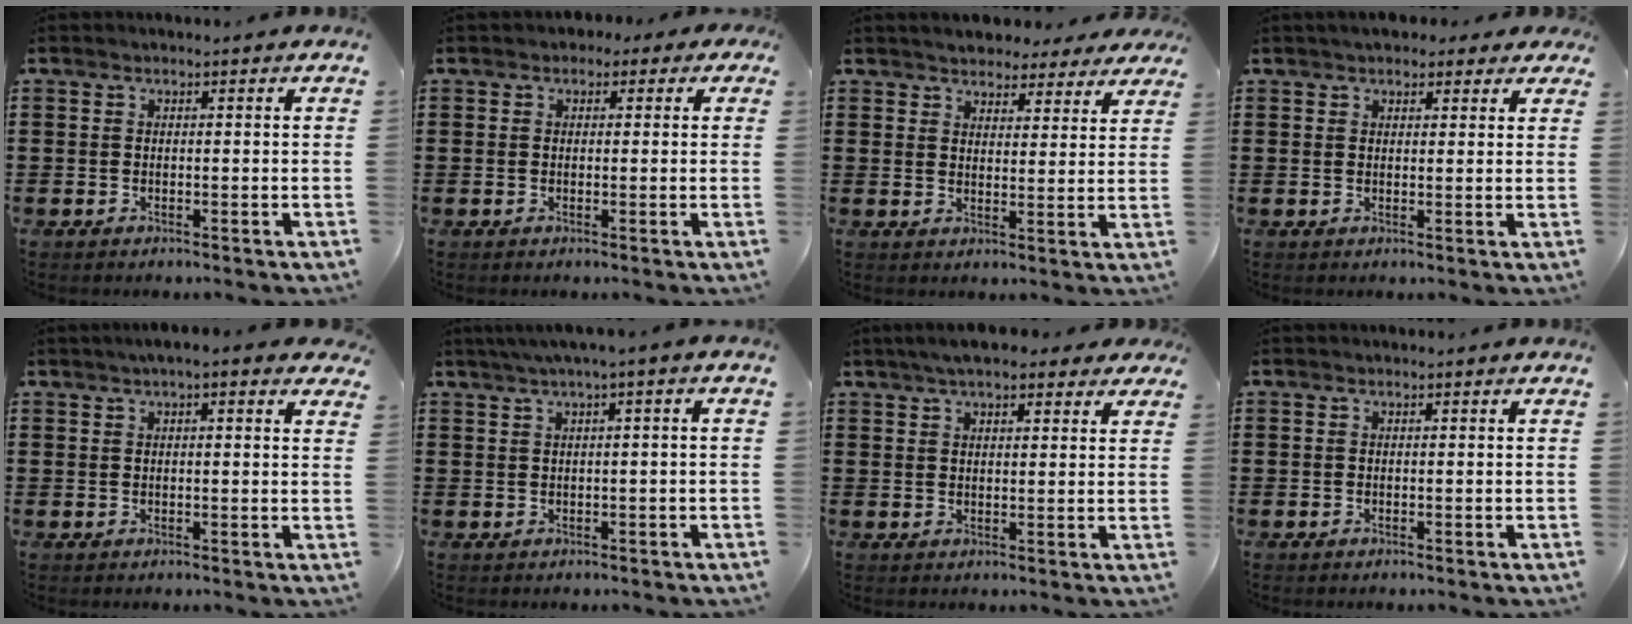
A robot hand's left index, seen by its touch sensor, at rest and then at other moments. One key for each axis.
{"total": 1.5, "fx": 0.1, "fy": 1.3, "fz": 0.7, "tx": -0.011, "ty": 0.006, "tz": -0.003}
{"total": 3.6, "fx": 3.5, "fy": 0.6, "fz": 0.0, "tx": -0.015, "ty": -0.008, "tz": 0.064}
{"total": 3.1, "fx": 2.6, "fy": 1.2, "fz": 1.2, "tx": -0.030, "ty": 0.003, "tz": 0.047}
{"total": 2.7, "fx": 1.8, "fy": 0.4, "fz": 2.0, "tx": -0.043, "ty": 0.006, "tz": 0.032}
{"total": 2.0, "fx": -0.1, "fy": -0.1, "fz": 2.0, "tx": -0.035, "ty": -0.003, "tz": -0.003}
{"total": 5.3, "fx": 4.2, "fy": 1.7, "fz": 2.8, "tx": -0.067, "ty": 0.007, "tz": 0.076}
{"total": 0.0}